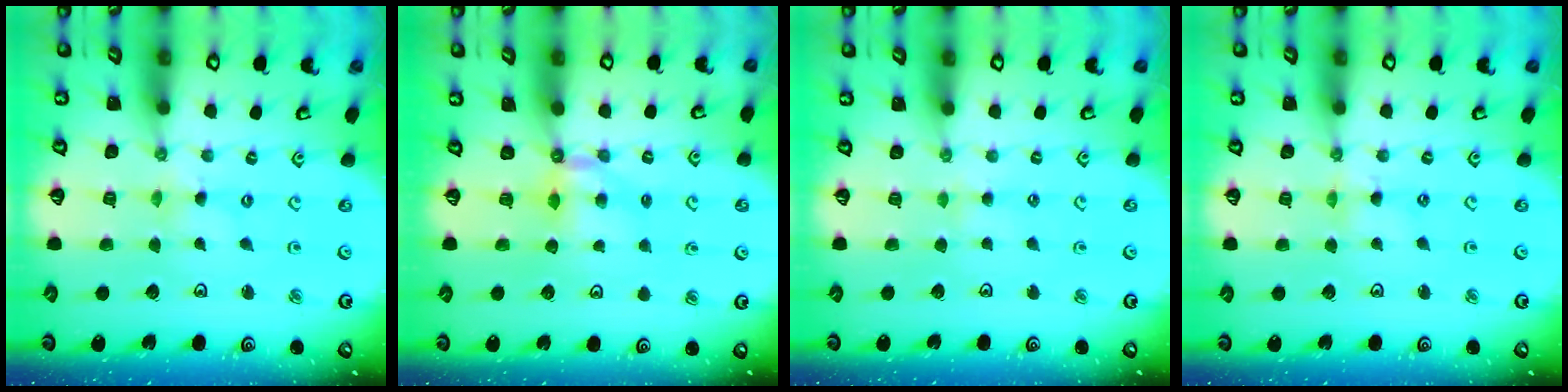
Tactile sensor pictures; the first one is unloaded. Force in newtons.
{"total": 6.7, "press": 6.7, "slide": 0.3}
{"total": 2.6, "press": 2.6, "slide": 0.5}
{"total": 1.7, "press": 1.7, "slide": 0.2}